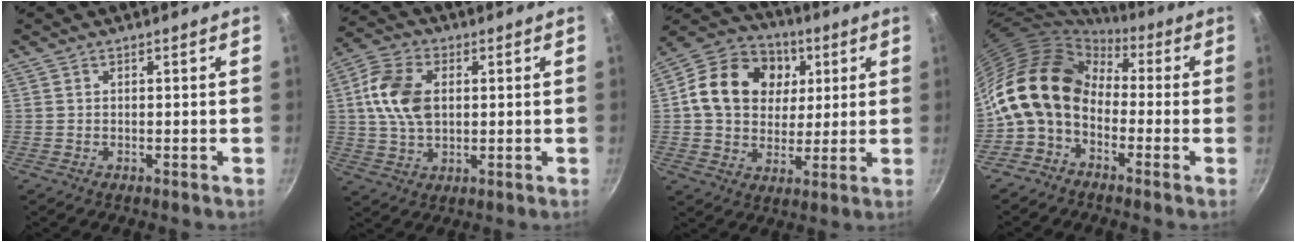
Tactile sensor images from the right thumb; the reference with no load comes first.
{"total": 11.4, "force": [1.6, 7.5, 8.4], "torque": [-0.150, 0.010, 0.023]}
{"total": 18.1, "force": [4.1, 14.4, 10.2], "torque": [-0.158, 0.009, 0.058]}
{"total": 15.3, "force": [-1.3, 11.1, 10.4], "torque": [-0.182, 0.044, -0.049]}